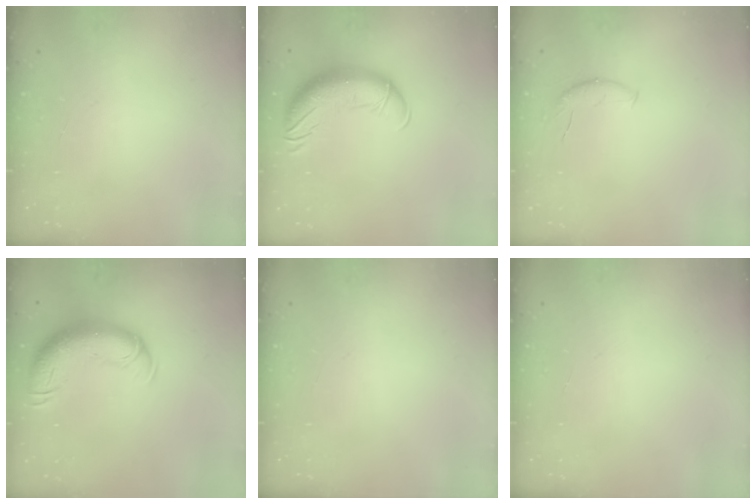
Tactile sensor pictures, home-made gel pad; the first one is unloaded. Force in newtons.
{"total": 14.8, "press": 14.3, "slide": 3.6}
{"total": 6.5, "press": 6.4, "slide": 0.8}
{"total": 15.2, "press": 14.8, "slide": 3.6}
{"total": 0.0}
{"total": 0.0}